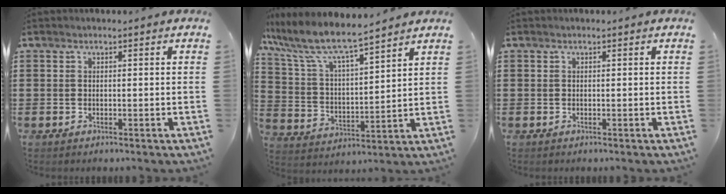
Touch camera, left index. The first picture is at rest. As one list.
[{"total": 7.6, "force": [6.6, 1.0, 3.6], "torque": [-0.100, -0.036, 0.110]}, {"total": 0.0}]